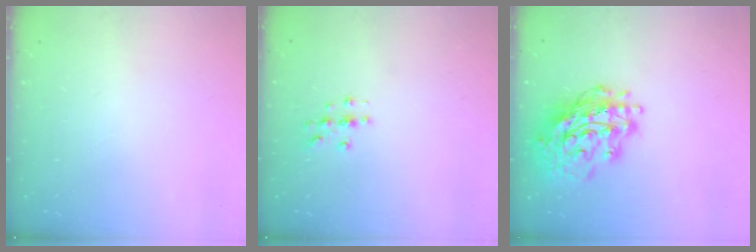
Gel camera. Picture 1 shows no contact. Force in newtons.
{"total": 3.0, "press": 3.0, "slide": 0.3}
{"total": 19.1, "press": 19.0, "slide": 1.9}